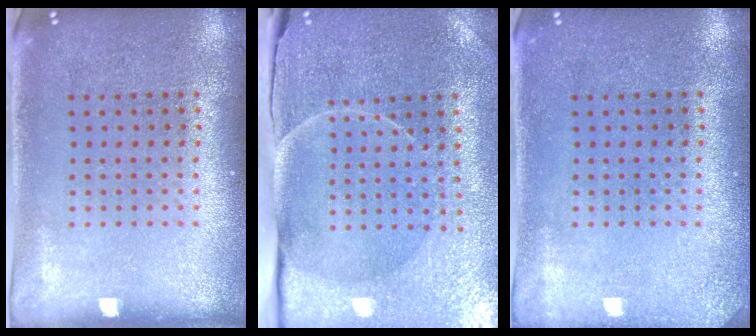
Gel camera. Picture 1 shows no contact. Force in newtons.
{"total": 3.8, "press": 3.7, "slide": 0.7}
{"total": 1.4, "press": 1.4, "slide": 0.1}